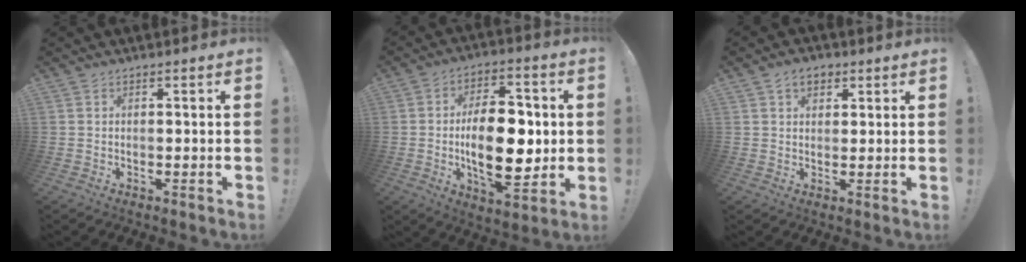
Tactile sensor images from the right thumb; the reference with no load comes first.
{"total": 20.1, "force": [-0.7, 10.5, 17.1], "torque": [-0.283, -0.003, -0.014]}
{"total": 5.0, "force": [2.6, 3.4, 2.7], "torque": [-0.039, -0.002, 0.045]}